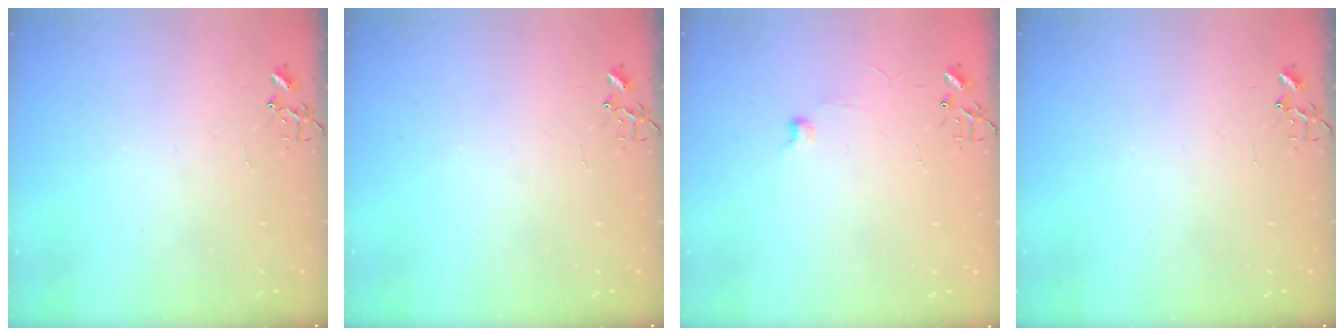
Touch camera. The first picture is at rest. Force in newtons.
{"total": 0.0}
{"total": 5.6, "press": 5.6, "slide": 0.7}
{"total": 0.0}